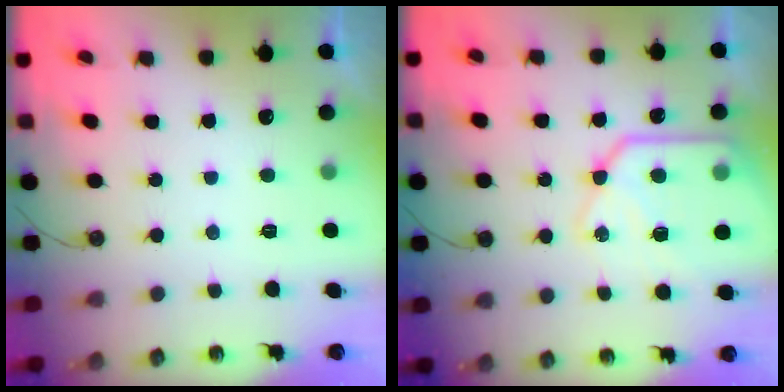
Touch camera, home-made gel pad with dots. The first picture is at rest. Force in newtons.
{"total": 17.5, "press": 17.5, "slide": 1.5}